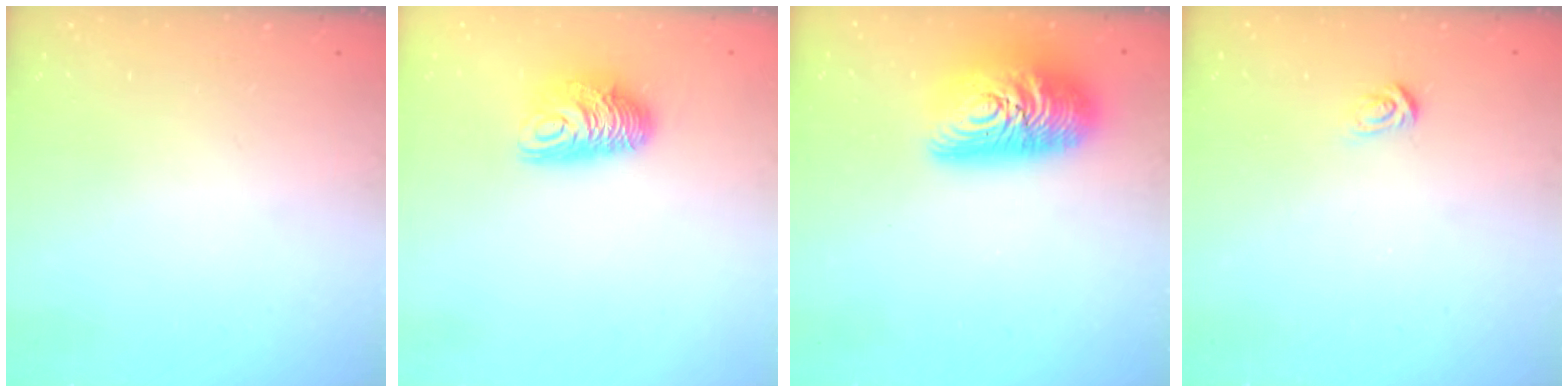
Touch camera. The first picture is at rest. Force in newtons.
{"total": 10.0, "press": 10.0, "slide": 0.7}
{"total": 18.7, "press": 18.7, "slide": 1.2}
{"total": 3.0, "press": 2.9, "slide": 0.4}